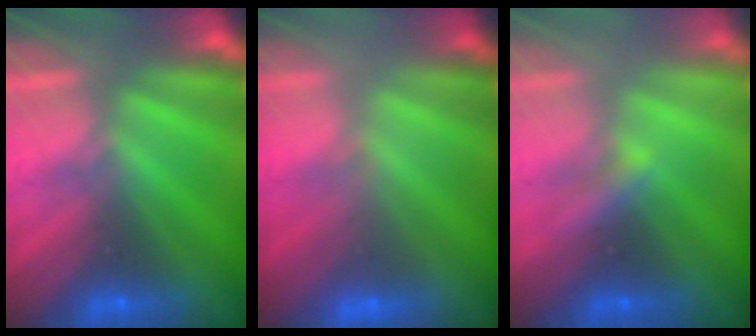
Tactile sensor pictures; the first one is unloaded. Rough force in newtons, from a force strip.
{"total": 2.3}
{"total": 2.2}